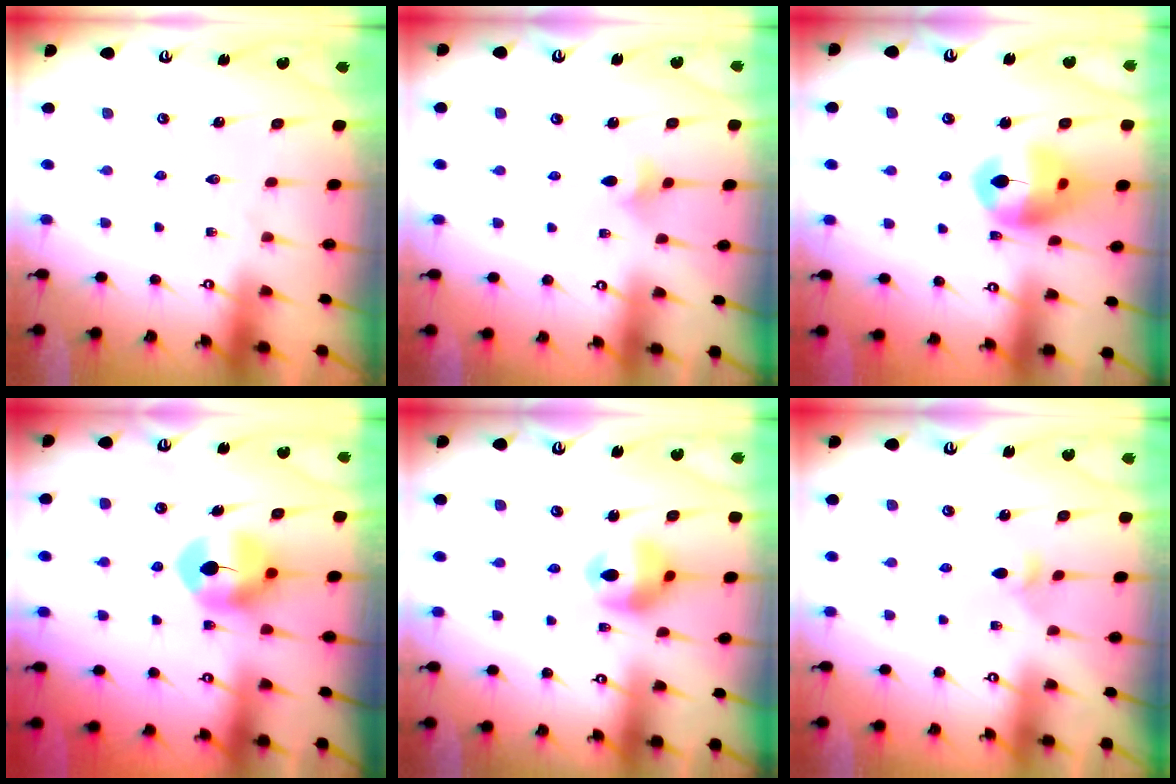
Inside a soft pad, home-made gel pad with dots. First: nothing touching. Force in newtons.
{"total": 3.5, "press": 3.4, "slide": 0.9}
{"total": 14.0, "press": 13.9, "slide": 1.9}
{"total": 7.5, "press": 7.5, "slide": 0.6}
{"total": 12.5, "press": 11.9, "slide": 3.8}
{"total": 3.7, "press": 3.6, "slide": 0.7}